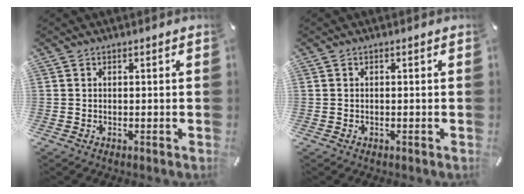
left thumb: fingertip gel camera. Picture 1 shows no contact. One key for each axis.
{"total": 0.0}